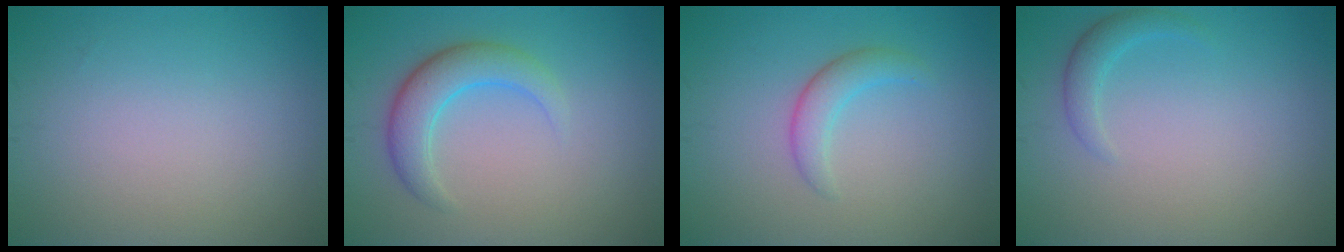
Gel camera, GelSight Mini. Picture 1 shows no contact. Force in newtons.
{"total": 3.8, "press": 3.8, "slide": 0.1}
{"total": 2.2, "press": 2.2, "slide": 0.2}
{"total": 1.6, "press": 1.6, "slide": 0.1}